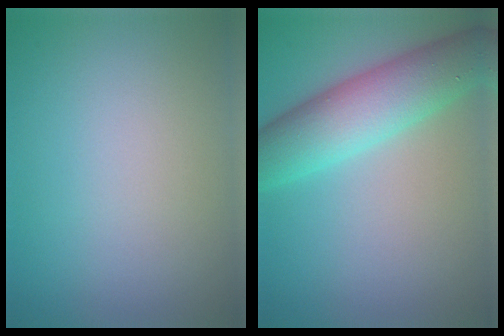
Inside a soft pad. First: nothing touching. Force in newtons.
{"total": 7.1, "press": 7.1, "slide": 0.3}